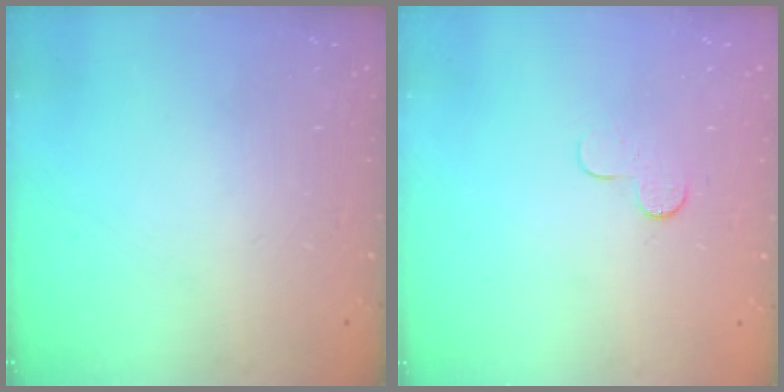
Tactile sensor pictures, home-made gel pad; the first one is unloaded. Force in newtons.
{"total": 3.7, "press": 3.7, "slide": 0.4}